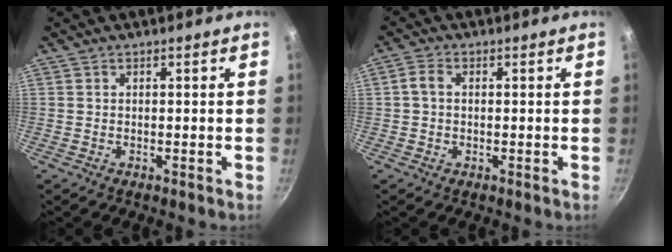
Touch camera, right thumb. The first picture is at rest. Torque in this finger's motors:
{"motor_torque": [-0.07, 0.19, -0.25, 0.12, -0.01]}